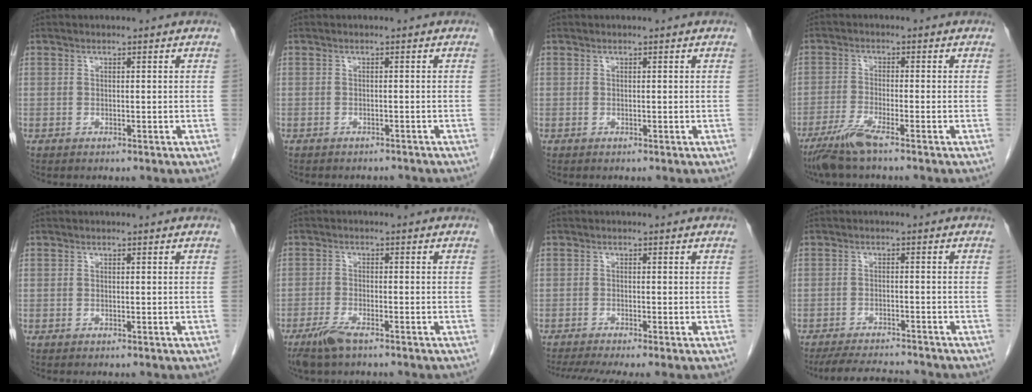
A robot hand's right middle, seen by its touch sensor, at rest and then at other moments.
{"total": 3.5, "force": [-3.2, 1.2, 0.7], "torque": [-0.007, -0.001, -0.039]}
{"total": 0.0}
{"total": 5.2, "force": [-3.8, -0.2, 3.5], "torque": [-0.078, -0.017, -0.080]}
{"total": 0.0}
{"total": 4.5, "force": [-3.2, 0.9, 2.9], "torque": [-0.065, -0.008, -0.059]}
{"total": 6.3, "force": [-5.0, 0.0, 3.8], "torque": [-0.060, -0.013, -0.082]}
{"total": 7.9, "force": [-7.5, 0.8, 2.4], "torque": [-0.038, -0.005, -0.116]}